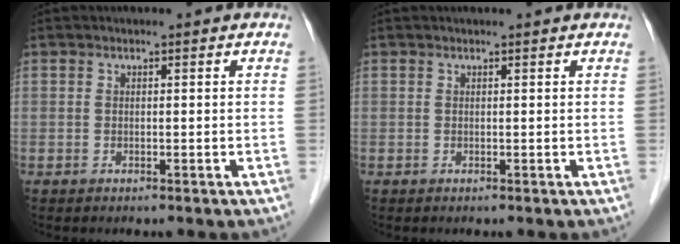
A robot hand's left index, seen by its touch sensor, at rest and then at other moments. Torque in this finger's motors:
{"motor_torque": [0.01, 0.00, -0.02, -0.01]}